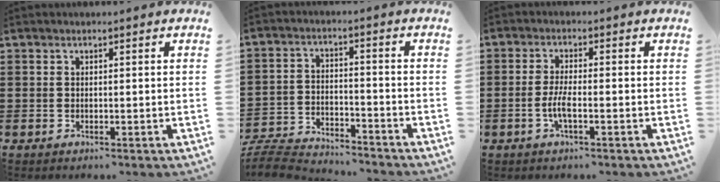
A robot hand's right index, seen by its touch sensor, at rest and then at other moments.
{"total": 6.5, "force": [-6.4, 0.7, 1.0], "torque": [-0.038, 0.001, -0.131]}
{"total": 3.5, "force": [-1.3, 0.6, 3.2], "torque": [-0.071, -0.004, -0.027]}